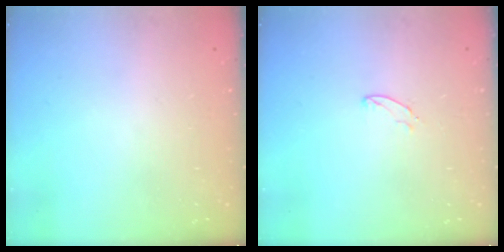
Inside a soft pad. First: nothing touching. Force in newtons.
{"total": 4.7, "press": 4.6, "slide": 0.3}